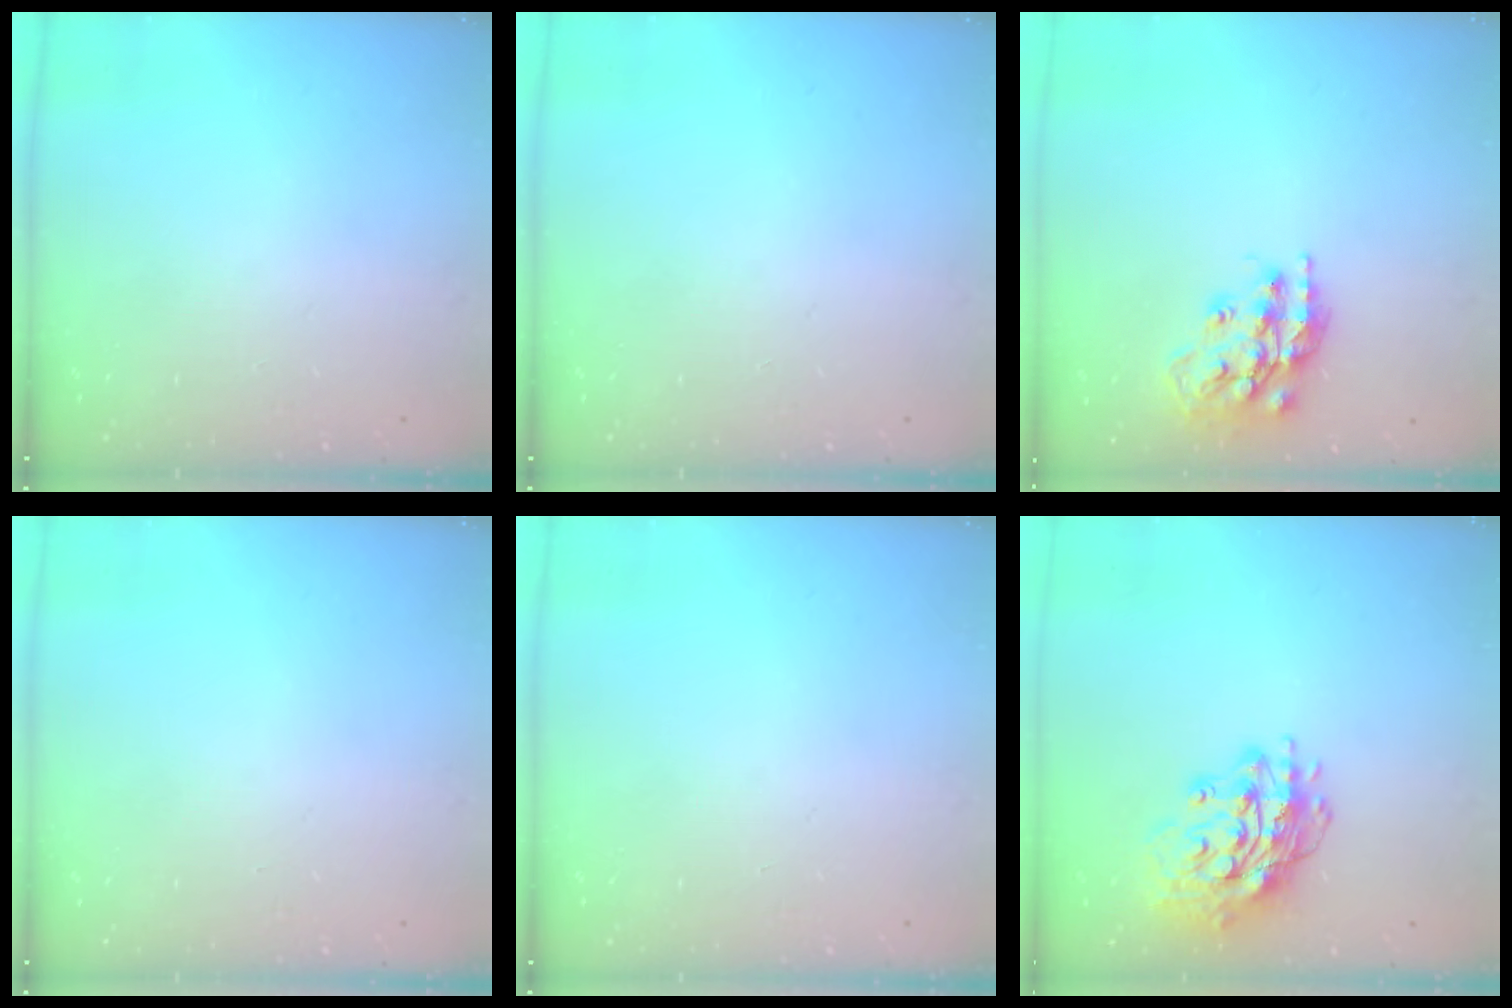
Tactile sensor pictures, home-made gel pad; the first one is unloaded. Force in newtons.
{"total": 0.0}
{"total": 16.2, "press": 16.1, "slide": 1.2}
{"total": 0.0}
{"total": 0.0}
{"total": 15.9, "press": 15.8, "slide": 1.3}